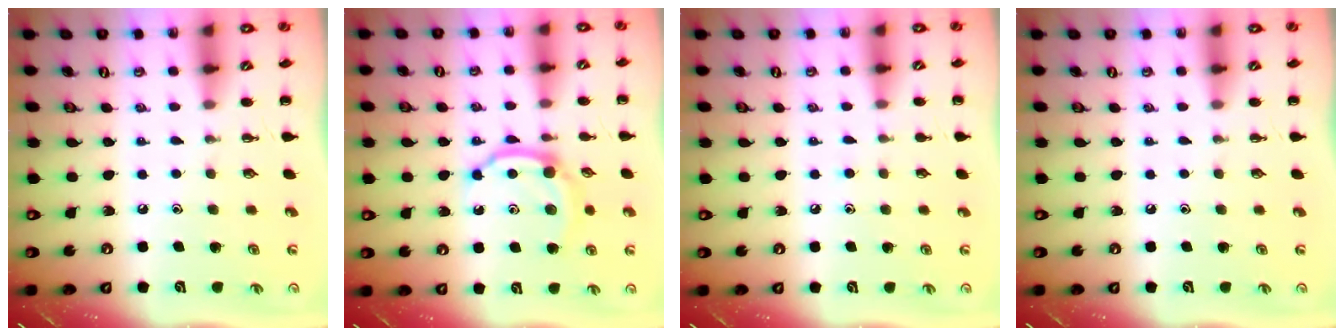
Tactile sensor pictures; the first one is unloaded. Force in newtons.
{"total": 7.9, "press": 7.8, "slide": 0.9}
{"total": 4.9, "press": 4.6, "slide": 1.7}
{"total": 0.0}